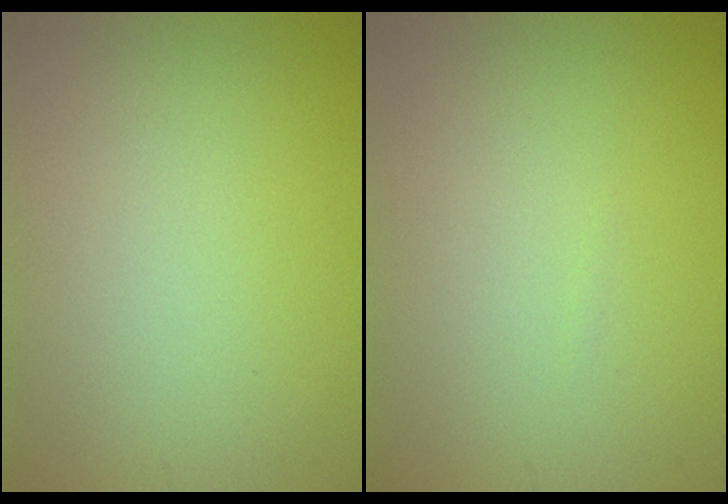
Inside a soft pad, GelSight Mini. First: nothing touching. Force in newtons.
{"total": 0.0}